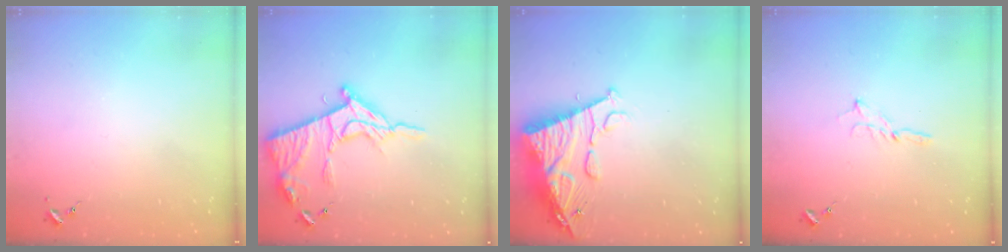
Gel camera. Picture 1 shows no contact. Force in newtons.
{"total": 16.8, "press": 16.8, "slide": 1.3}
{"total": 14.9, "press": 14.8, "slide": 1.5}
{"total": 2.5, "press": 2.5, "slide": 0.2}